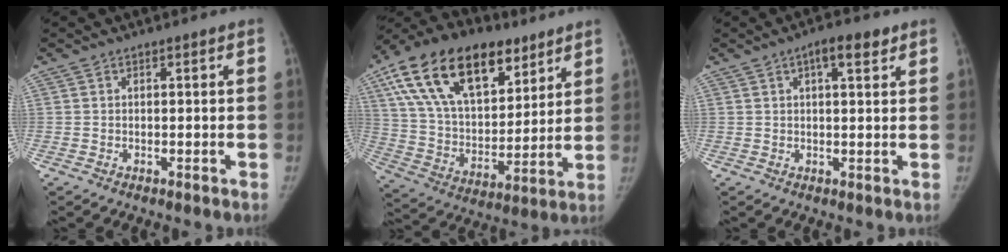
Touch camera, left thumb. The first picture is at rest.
{"total": 27.2, "force": [14.6, 15.0, 17.5], "torque": [-0.292, -0.010, 0.252]}
{"total": 4.7, "force": [2.4, 1.7, 3.7], "torque": [-0.043, -0.003, 0.031]}